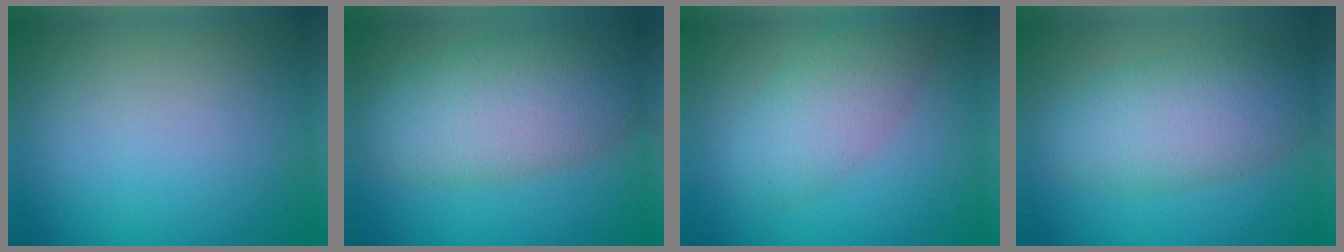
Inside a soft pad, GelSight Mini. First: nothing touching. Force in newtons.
{"total": 8.5, "press": 8.5, "slide": 0.2}
{"total": 4.3, "press": 4.3, "slide": 0.1}
{"total": 6.3, "press": 6.3, "slide": 0.2}